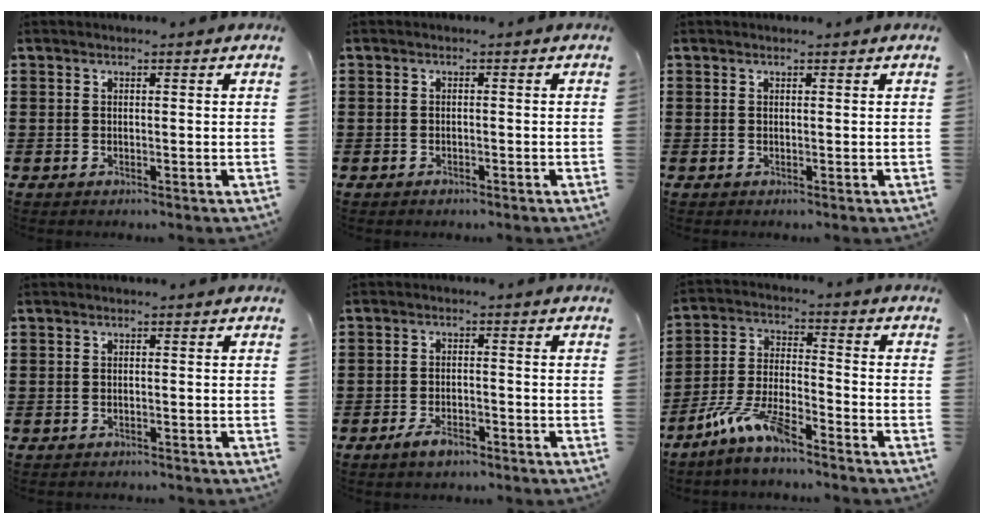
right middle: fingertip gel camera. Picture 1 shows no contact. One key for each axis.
{"total": 0.9, "fx": -0.8, "fy": 0.5, "fz": 0.0, "tx": -0.002, "ty": -0.001, "tz": -0.017}
{"total": 0.0}
{"total": 0.7, "fx": -0.7, "fy": 0.0, "fz": 0.0, "tx": -0.002, "ty": -0.002, "tz": -0.015}
{"total": 3.1, "fx": -2.3, "fy": 1.1, "fz": 1.6, "tx": -0.035, "ty": 0.000, "tz": -0.045}
{"total": 8.5, "fx": -6.8, "fy": 1.4, "fz": 5.0, "tx": -0.120, "ty": -0.006, "tz": -0.134}